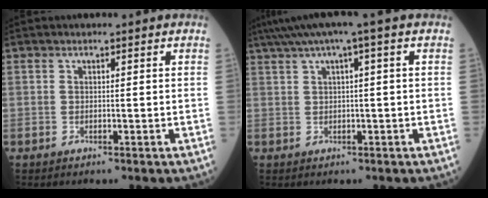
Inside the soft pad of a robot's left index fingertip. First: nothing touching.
{"total": 5.8, "force": [3.1, -0.4, 4.9], "torque": [-0.088, 0.036, 0.055]}